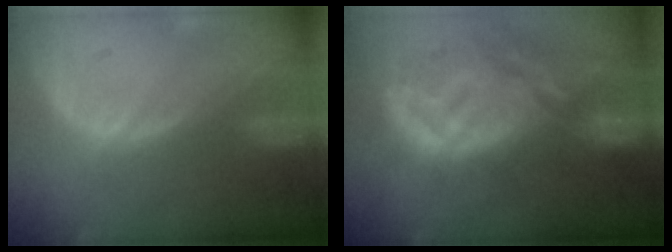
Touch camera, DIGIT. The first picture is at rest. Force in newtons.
{"total": 12.6, "press": 11.2, "slide": 5.8}